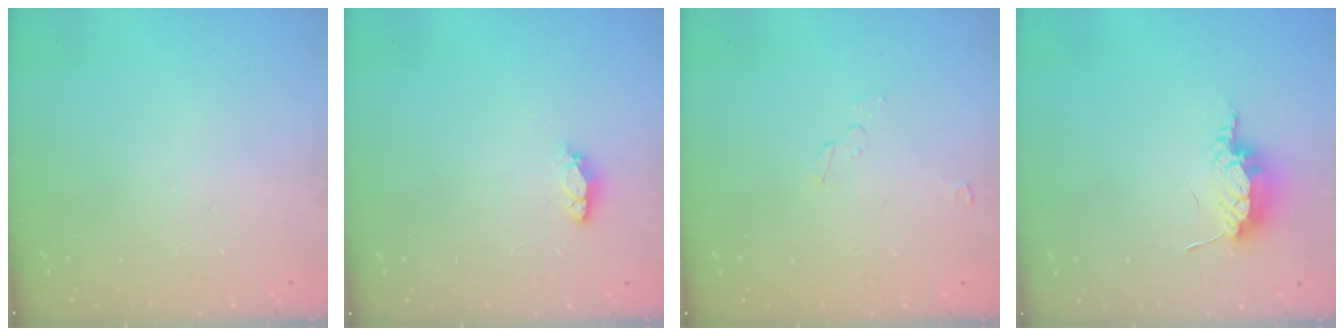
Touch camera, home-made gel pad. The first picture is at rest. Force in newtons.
{"total": 3.7, "press": 3.6, "slide": 0.8}
{"total": 2.5, "press": 2.5, "slide": 0.3}
{"total": 7.8, "press": 7.6, "slide": 1.8}